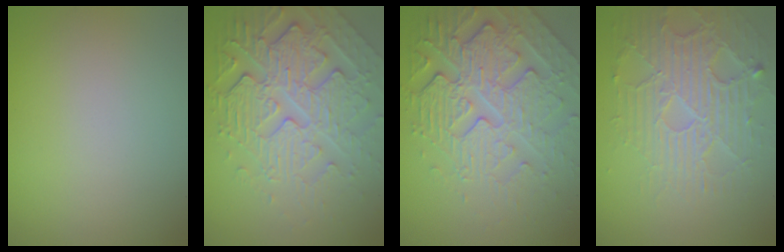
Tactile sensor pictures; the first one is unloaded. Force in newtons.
{"total": 7.2, "press": 5.3, "slide": 4.9}
{"total": 6.3, "press": 5.3, "slide": 3.5}
{"total": 4.5, "press": 4.0, "slide": 2.1}